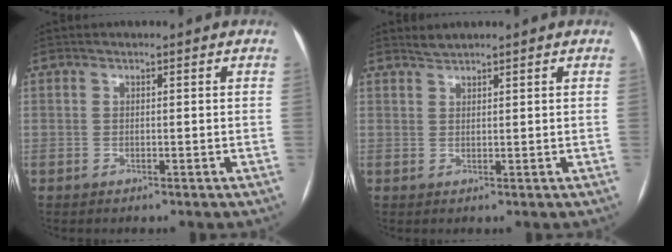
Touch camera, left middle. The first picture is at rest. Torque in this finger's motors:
{"motor_torque": [-0.03, -0.02, -0.02, -0.01]}